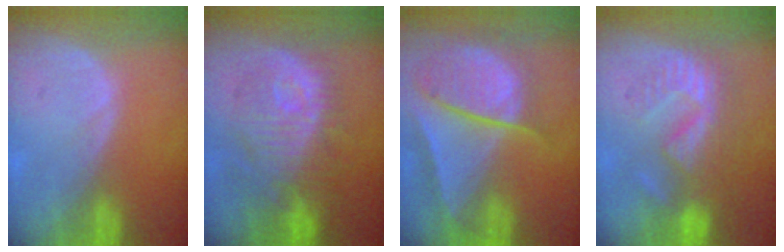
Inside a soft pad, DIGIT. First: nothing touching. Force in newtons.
{"total": 11.0, "press": 10.6, "slide": 3.1}
{"total": 10.2, "press": 8.4, "slide": 5.7}
{"total": 8.7, "press": 8.2, "slide": 3.0}